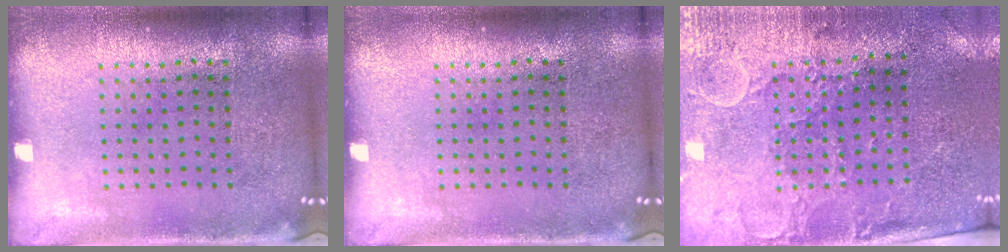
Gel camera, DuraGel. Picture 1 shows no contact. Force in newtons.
{"total": 0.0}
{"total": 3.0, "press": 2.6, "slide": 1.5}